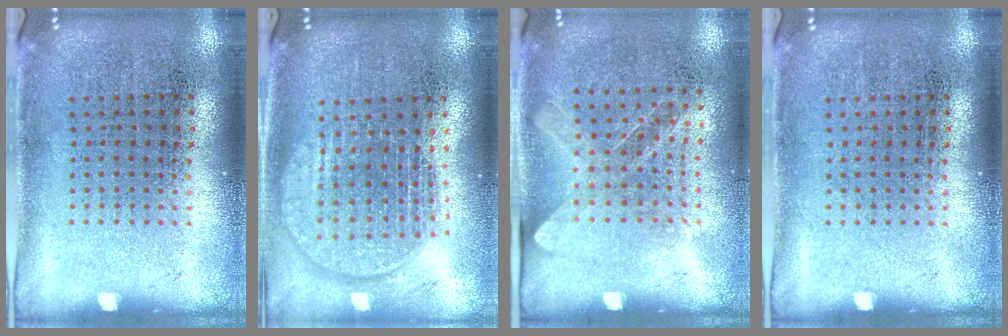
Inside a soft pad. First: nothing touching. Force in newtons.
{"total": 1.9, "press": 1.6, "slide": 1.0}
{"total": 1.3, "press": 1.0, "slide": 0.8}
{"total": 0.0}